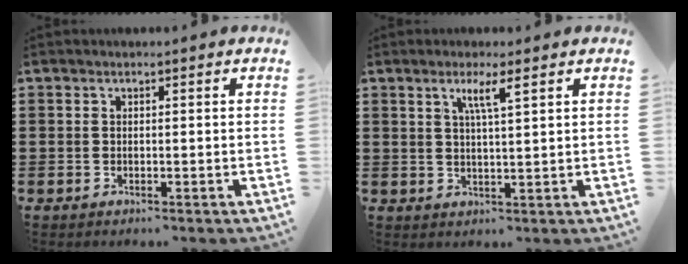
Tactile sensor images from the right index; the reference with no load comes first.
{"total": 3.5, "force": [1.7, 0.0, 3.1], "torque": [-0.065, -0.002, 0.026]}